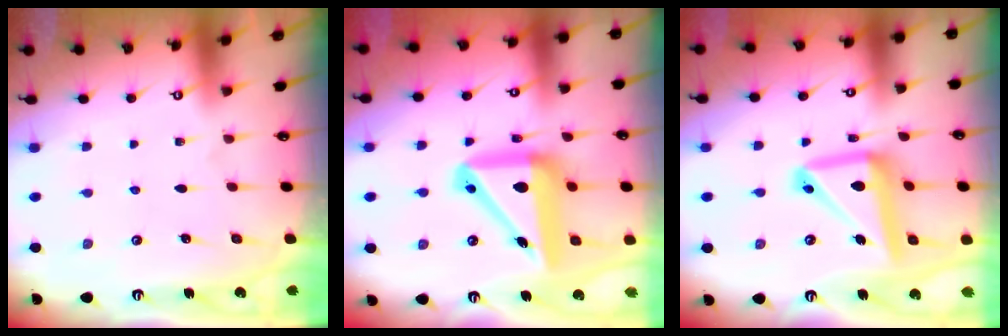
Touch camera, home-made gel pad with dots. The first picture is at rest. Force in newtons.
{"total": 17.6, "press": 17.4, "slide": 2.7}
{"total": 15.3, "press": 15.2, "slide": 1.7}